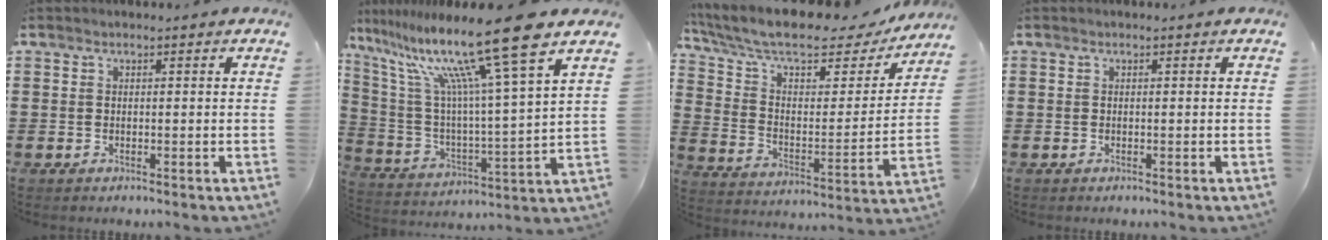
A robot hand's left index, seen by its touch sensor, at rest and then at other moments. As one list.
[{"total": 19.5, "force": [13.4, 1.8, 14.0], "torque": [-0.267, -0.077, 0.209]}, {"total": 10.7, "force": [8.6, 2.7, 5.8], "torque": [-0.146, -0.046, 0.147]}, {"total": 0.0}]